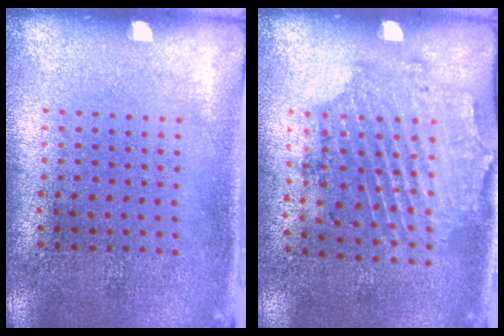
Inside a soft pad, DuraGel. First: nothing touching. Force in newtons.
{"total": 1.7, "press": 1.2, "slide": 1.1}